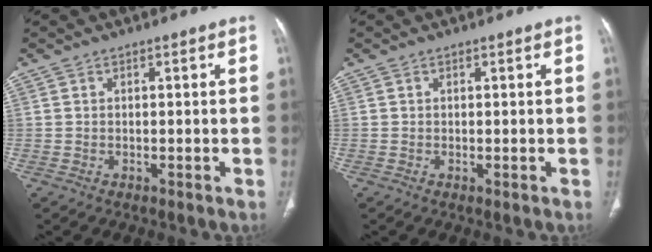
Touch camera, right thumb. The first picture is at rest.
{"total": 0.0}